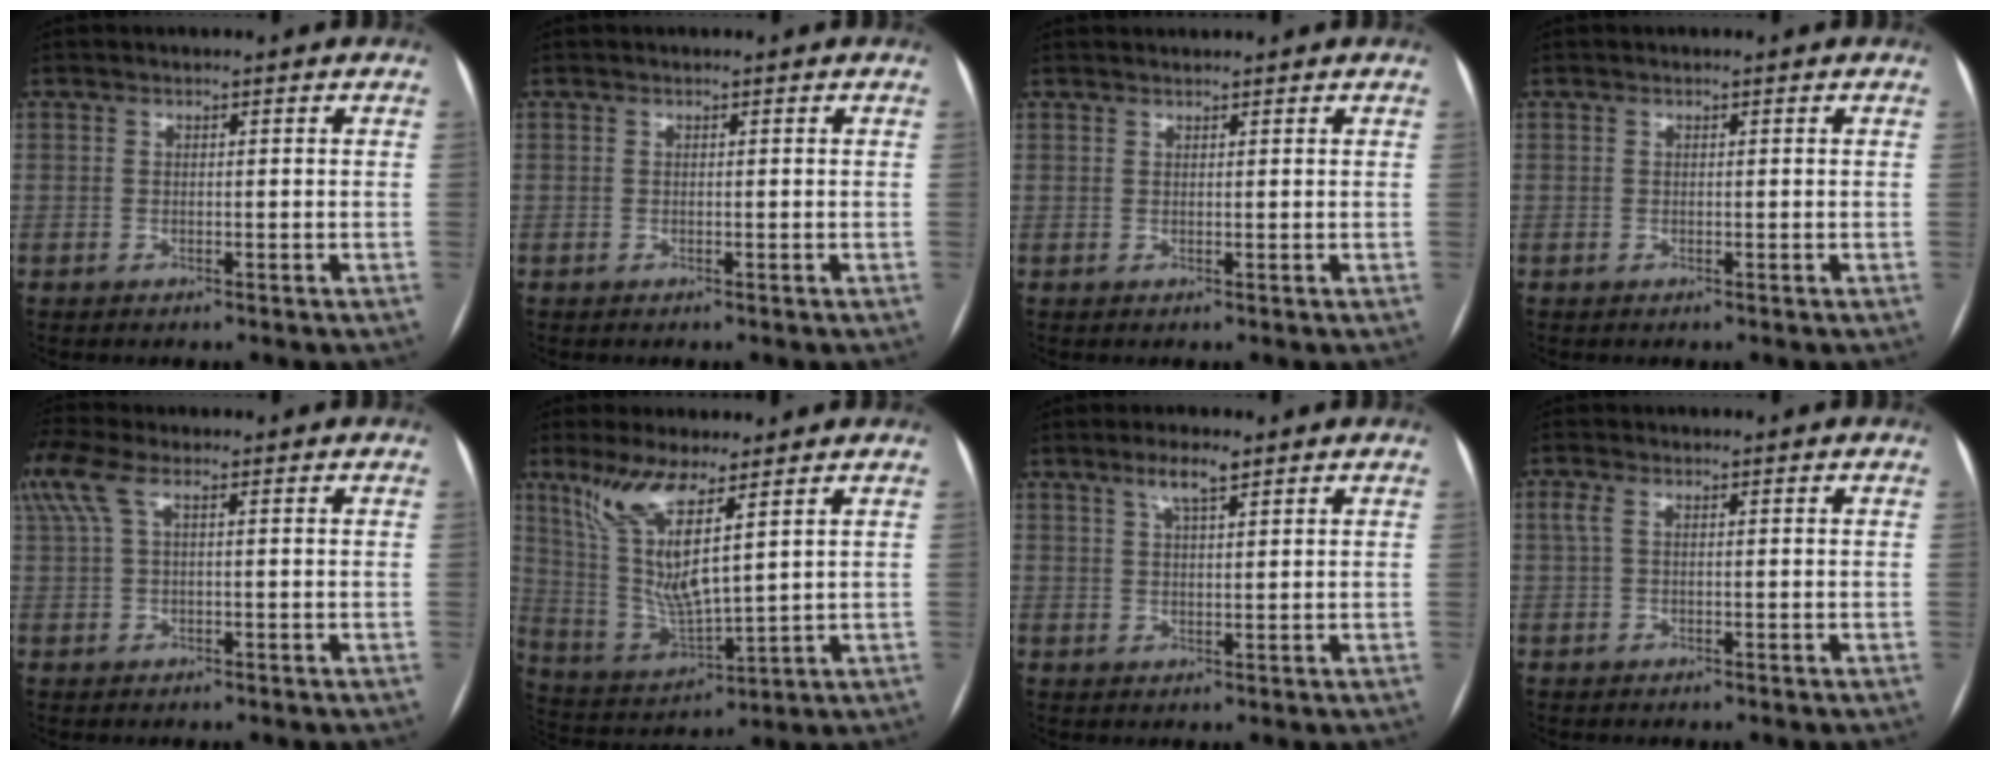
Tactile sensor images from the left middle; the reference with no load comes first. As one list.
[{"total": 0.0}, {"total": 1.6, "force": [1.5, 0.2, 0.3], "torque": [-0.005, 0.020, 0.029]}, {"total": 0.0}, {"total": 5.9, "force": [2.6, 0.8, 5.2], "torque": [-0.144, 0.043, 0.063]}, {"total": 11.2, "force": [5.7, 1.5, 9.5], "torque": [-0.208, -0.009, 0.118]}, {"total": 3.6, "force": [2.4, 0.5, 2.6], "torque": [-0.053, 0.004, 0.045]}, {"total": 1.2, "force": [0.2, 0.4, 1.1], "torque": [-0.031, 0.007, 0.008]}]